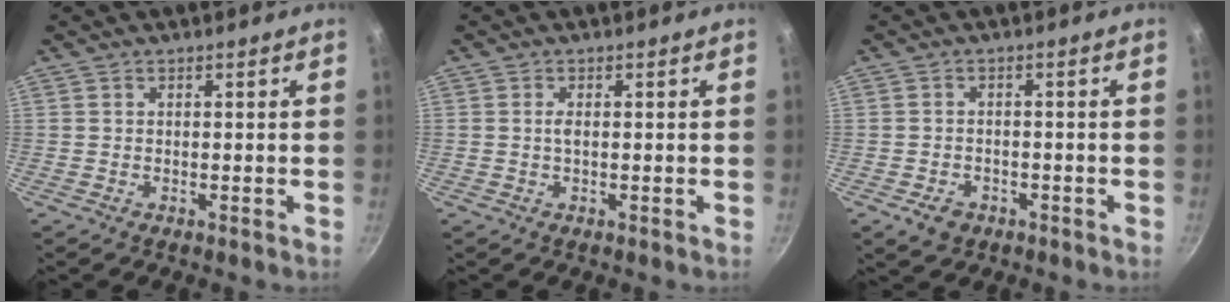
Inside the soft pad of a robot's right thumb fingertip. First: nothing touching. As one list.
[{"total": 1.1, "force": [0.1, 0.4, 1.0], "torque": [-0.020, 0.001, -0.001]}, {"total": 3.9, "force": [-2.0, 2.9, 1.7], "torque": [-0.025, 0.016, -0.023]}]